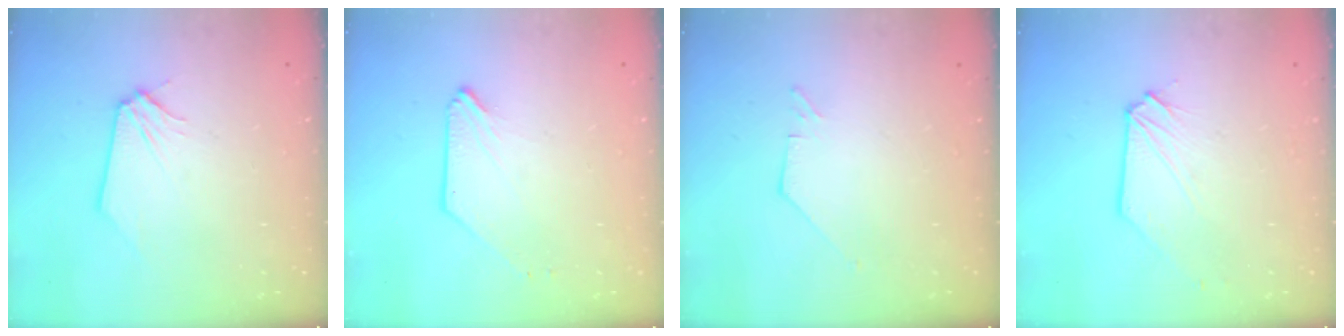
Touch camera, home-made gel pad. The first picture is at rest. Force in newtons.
{"total": 0.0}
{"total": 1.2, "press": 1.1, "slide": 0.1}
{"total": 1.0, "press": 1.0, "slide": 0.1}